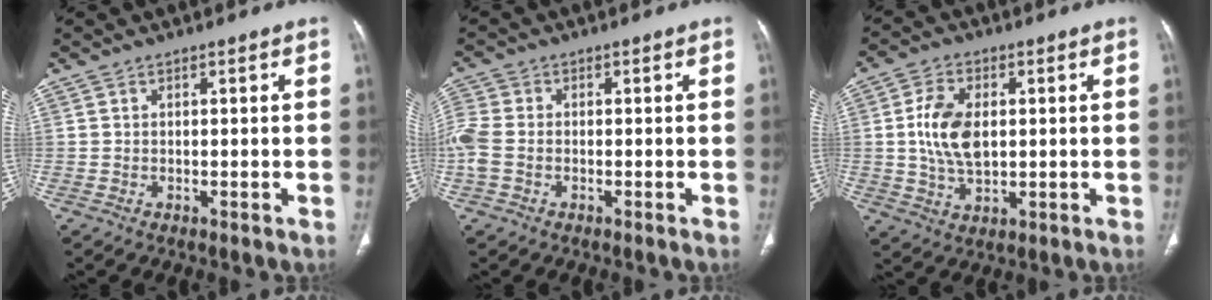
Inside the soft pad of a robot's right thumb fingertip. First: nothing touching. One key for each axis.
{"total": 5.5, "fx": -1.1, "fy": 3.8, "fz": 3.7, "tx": -0.110, "ty": 0.006, "tz": -0.027}
{"total": 9.8, "fx": 0.9, "fy": 5.9, "fz": 7.7, "tx": -0.144, "ty": -0.005, "tz": 0.022}